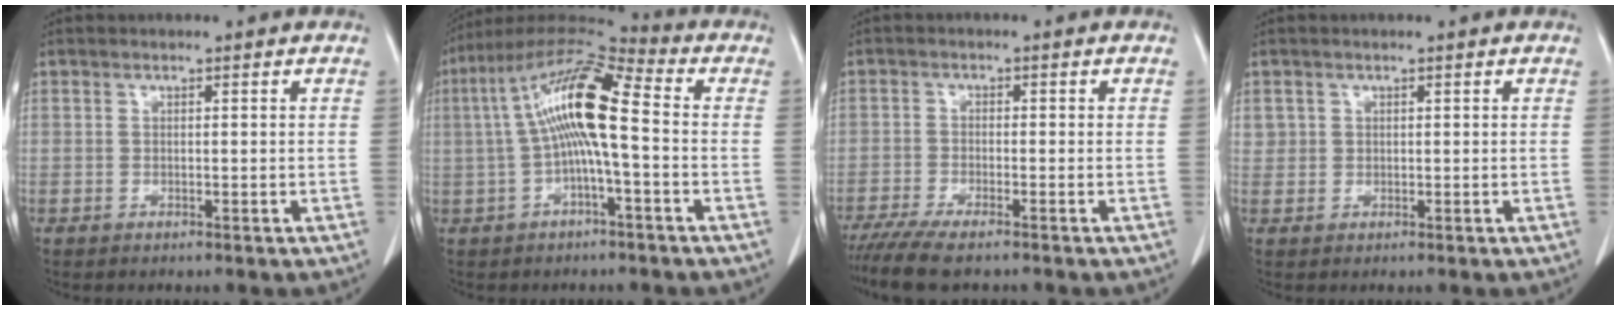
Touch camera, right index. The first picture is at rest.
{"total": 12.9, "force": [0.1, 1.9, 12.7], "torque": [-0.244, 0.037, -0.005]}
{"total": 7.0, "force": [-5.6, 1.1, 4.1], "torque": [-0.068, -0.015, -0.092]}
{"total": 1.5, "force": [0.6, 1.4, 0.1], "torque": [0.015, 0.005, 0.007]}